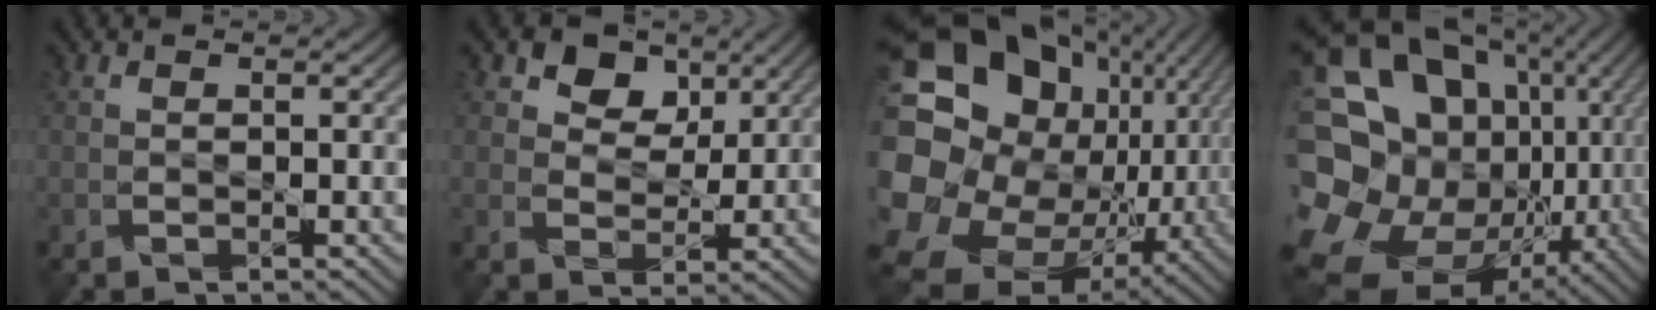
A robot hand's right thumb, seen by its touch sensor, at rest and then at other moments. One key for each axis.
{"total": 6.5, "fx": 4.0, "fy": 4.2, "fz": 2.8, "tx": -0.058, "ty": -0.003, "tz": 0.068}
{"total": 20.1, "fx": 0.3, "fy": 15.9, "fz": 12.3, "tx": -0.286, "ty": -0.031, "tz": 0.036}
{"total": 20.3, "fx": 0.2, "fy": 15.8, "fz": 12.8, "tx": -0.298, "ty": -0.020, "tz": 0.026}